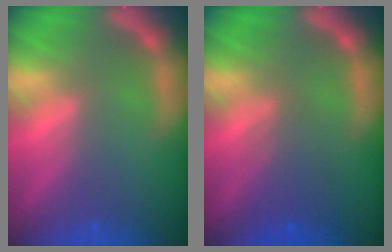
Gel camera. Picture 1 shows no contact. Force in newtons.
{"total": 3.1}